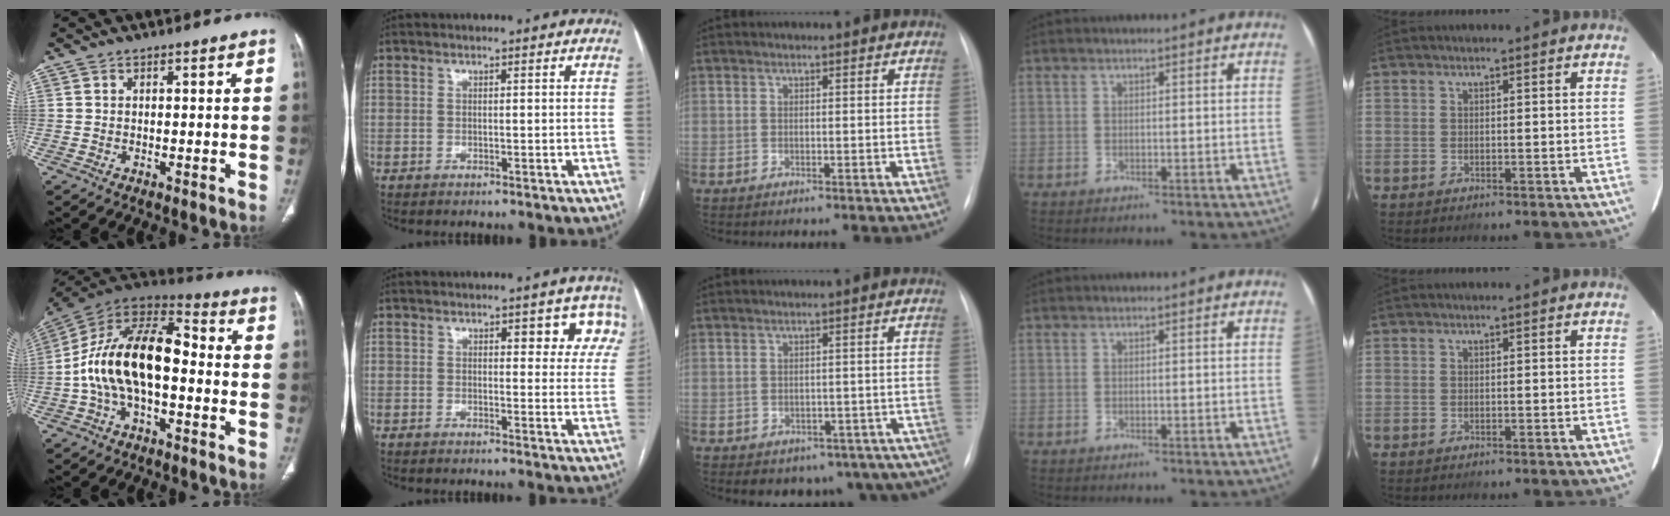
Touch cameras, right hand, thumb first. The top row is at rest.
{"thumb": {"total": 19.0, "force": [-2.2, 10.1, 16.0], "torque": [-0.281, 0.049, -0.045]}, "index": {"total": 6.9, "force": [4.1, 3.3, 4.6], "torque": [-0.030, 0.004, 0.034]}, "middle": {"total": 14.2, "force": [-10.0, 8.4, 5.7], "torque": [-0.066, 0.016, -0.104]}}